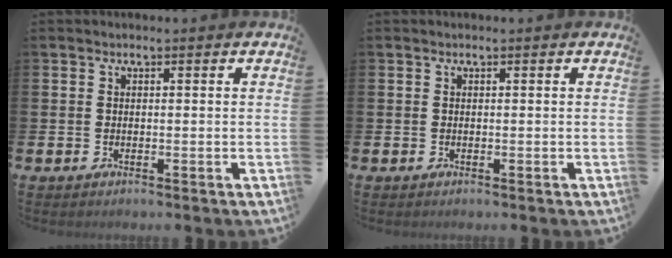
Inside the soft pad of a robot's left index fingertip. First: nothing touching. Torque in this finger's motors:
{"motor_torque": [-0.01, 0.01, 0.00, 0.00]}